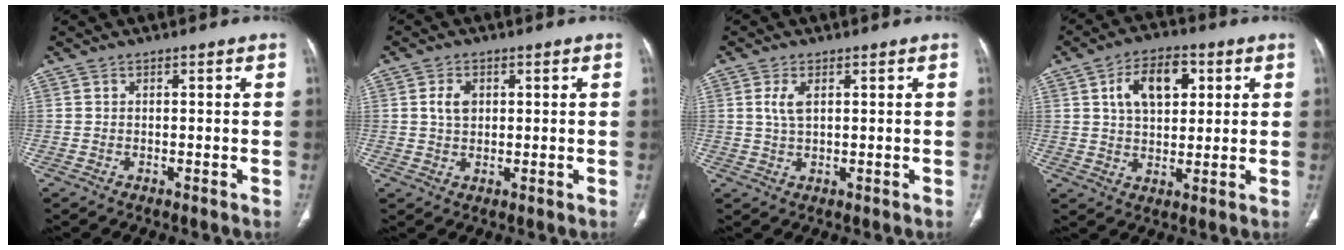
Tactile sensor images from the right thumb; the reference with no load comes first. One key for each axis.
{"total": 3.7, "fx": 0.9, "fy": 2.6, "fz": 2.5, "tx": -0.038, "ty": -0.001, "tz": 0.017}
{"total": 3.3, "fx": 1.0, "fy": 1.5, "fz": 2.8, "tx": -0.063, "ty": 0.001, "tz": 0.024}
{"total": 11.0, "fx": 3.6, "fy": 6.6, "fz": 8.0, "tx": -0.108, "ty": 0.001, "tz": 0.057}